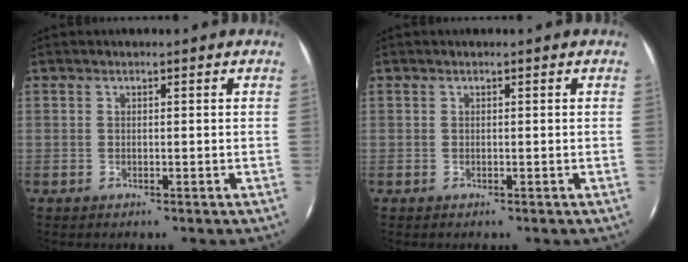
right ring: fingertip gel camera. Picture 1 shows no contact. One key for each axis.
{"total": 0.0}